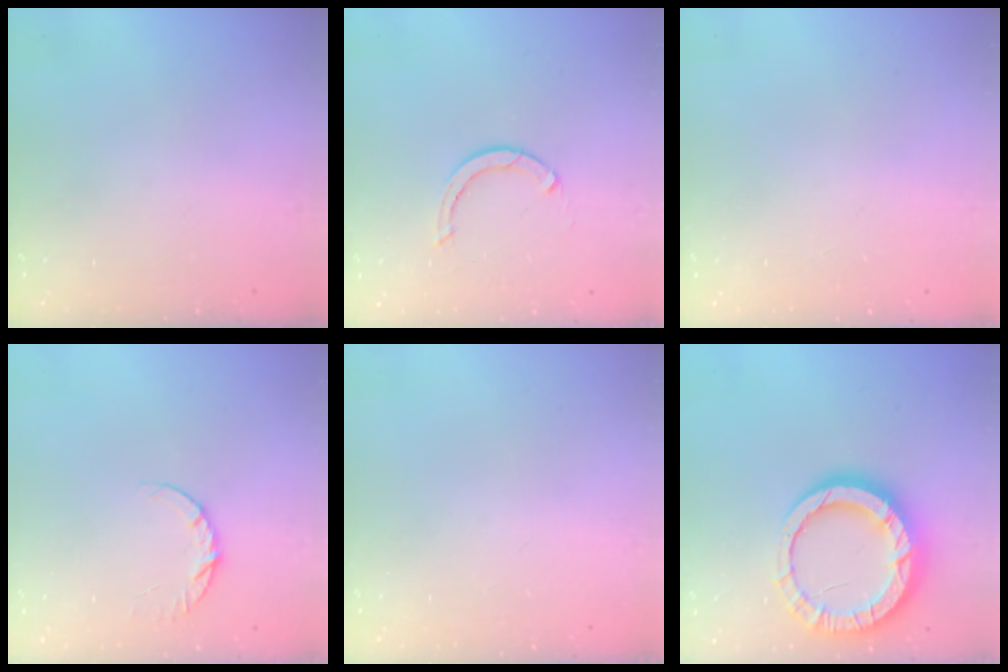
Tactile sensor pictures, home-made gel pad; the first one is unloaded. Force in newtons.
{"total": 2.4, "press": 2.4, "slide": 0.0}
{"total": 2.2, "press": 2.2, "slide": 0.1}
{"total": 6.3, "press": 6.3, "slide": 0.6}
{"total": 0.0}
{"total": 17.0, "press": 16.9, "slide": 1.6}